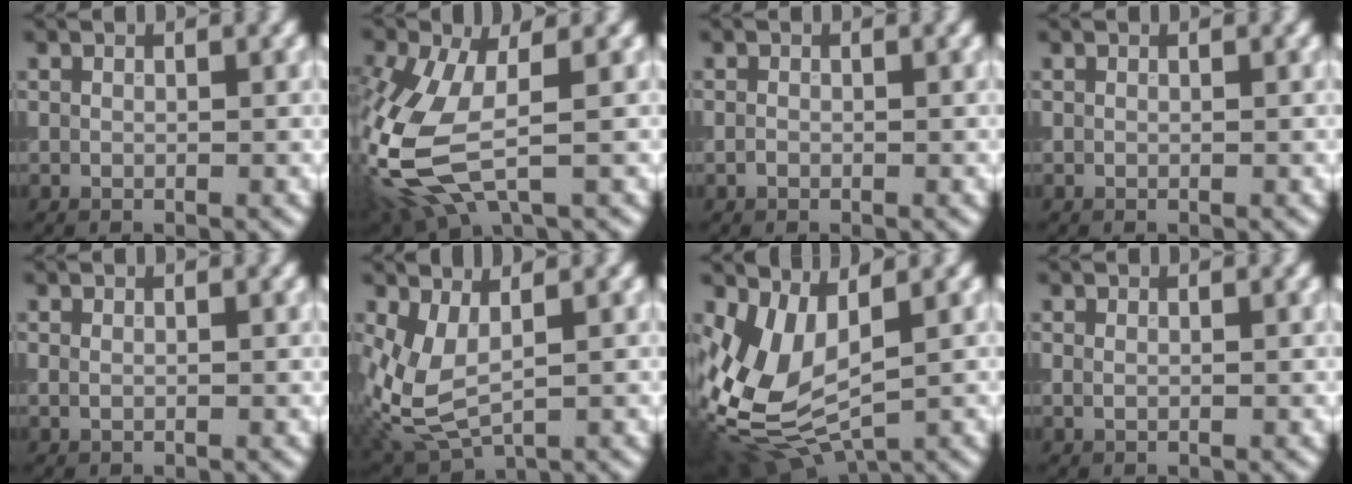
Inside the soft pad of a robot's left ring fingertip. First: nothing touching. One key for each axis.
{"total": 9.0, "fx": -1.7, "fy": 4.3, "fz": 7.8, "tx": -0.209, "ty": -0.011, "tz": -0.040}
{"total": 0.6, "fx": -0.2, "fy": 0.4, "fz": 0.3, "tx": -0.004, "ty": 0.000, "tz": -0.007}
{"total": 0.0}
{"total": 0.0}
{"total": 5.5, "fx": 0.2, "fy": 2.7, "fz": 4.7, "tx": -0.126, "ty": -0.009, "tz": 0.008}
{"total": 7.4, "fx": -0.2, "fy": 4.4, "fz": 5.9, "tx": -0.147, "ty": -0.015, "tz": -0.001}
{"total": 0.0}